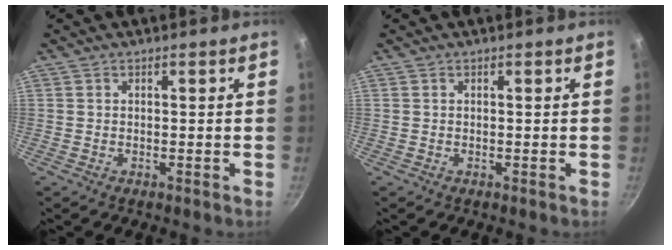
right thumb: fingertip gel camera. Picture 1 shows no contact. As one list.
[{"total": 0.0}]